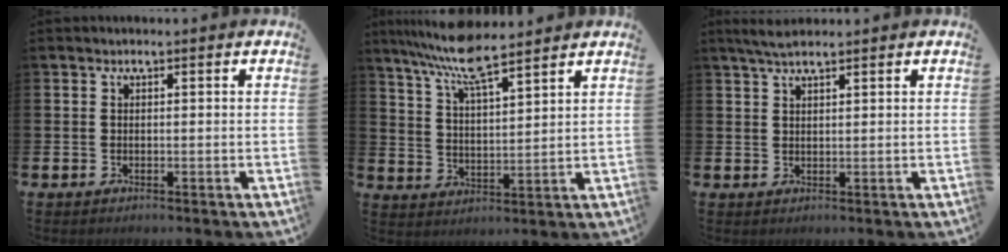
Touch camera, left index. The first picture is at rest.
{"total": 8.4, "force": [7.5, 1.0, 3.6], "torque": [-0.089, -0.035, 0.135]}
{"total": 3.2, "force": [2.7, 0.6, 1.7], "torque": [-0.034, -0.003, 0.048]}